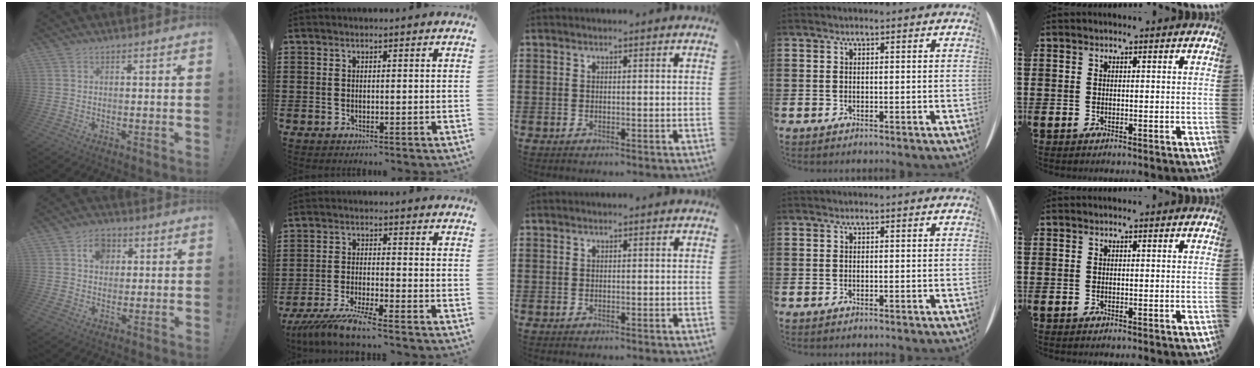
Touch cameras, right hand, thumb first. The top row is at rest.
{"thumb": {"total": 8.3, "force": [2.7, 6.7, 4.1], "torque": [-0.053, -0.003, 0.051]}, "index": {"total": 6.4, "force": [-5.4, -0.5, 3.3], "torque": [-0.077, -0.021, -0.104]}}